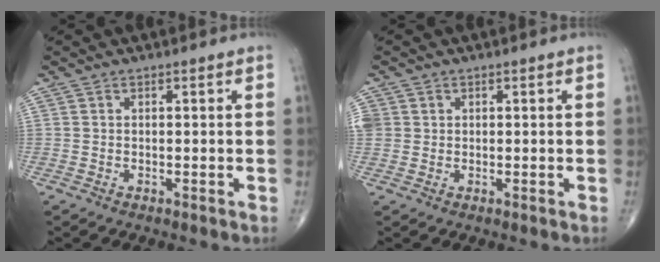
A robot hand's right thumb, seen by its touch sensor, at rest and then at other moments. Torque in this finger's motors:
{"motor_torque": [-0.06, -0.08, 0.26, 0.21, 0.00]}